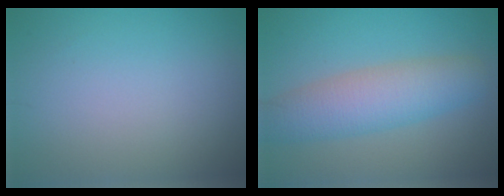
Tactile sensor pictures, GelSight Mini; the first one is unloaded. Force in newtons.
{"total": 5.6, "press": 5.6, "slide": 0.2}